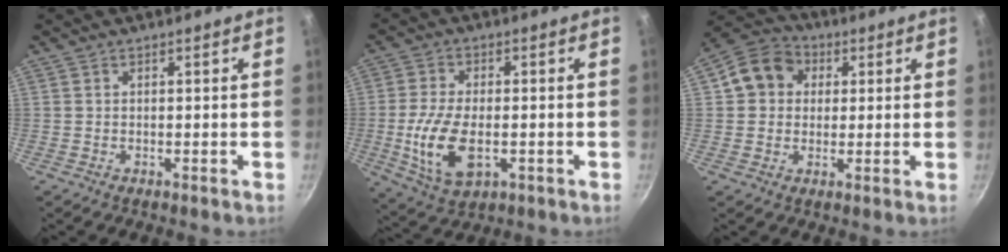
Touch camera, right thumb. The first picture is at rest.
{"total": 11.9, "force": [-2.3, 6.4, 9.7], "torque": [-0.190, -0.005, -0.034]}
{"total": 9.7, "force": [1.9, 8.4, 4.4], "torque": [-0.056, 0.014, 0.019]}